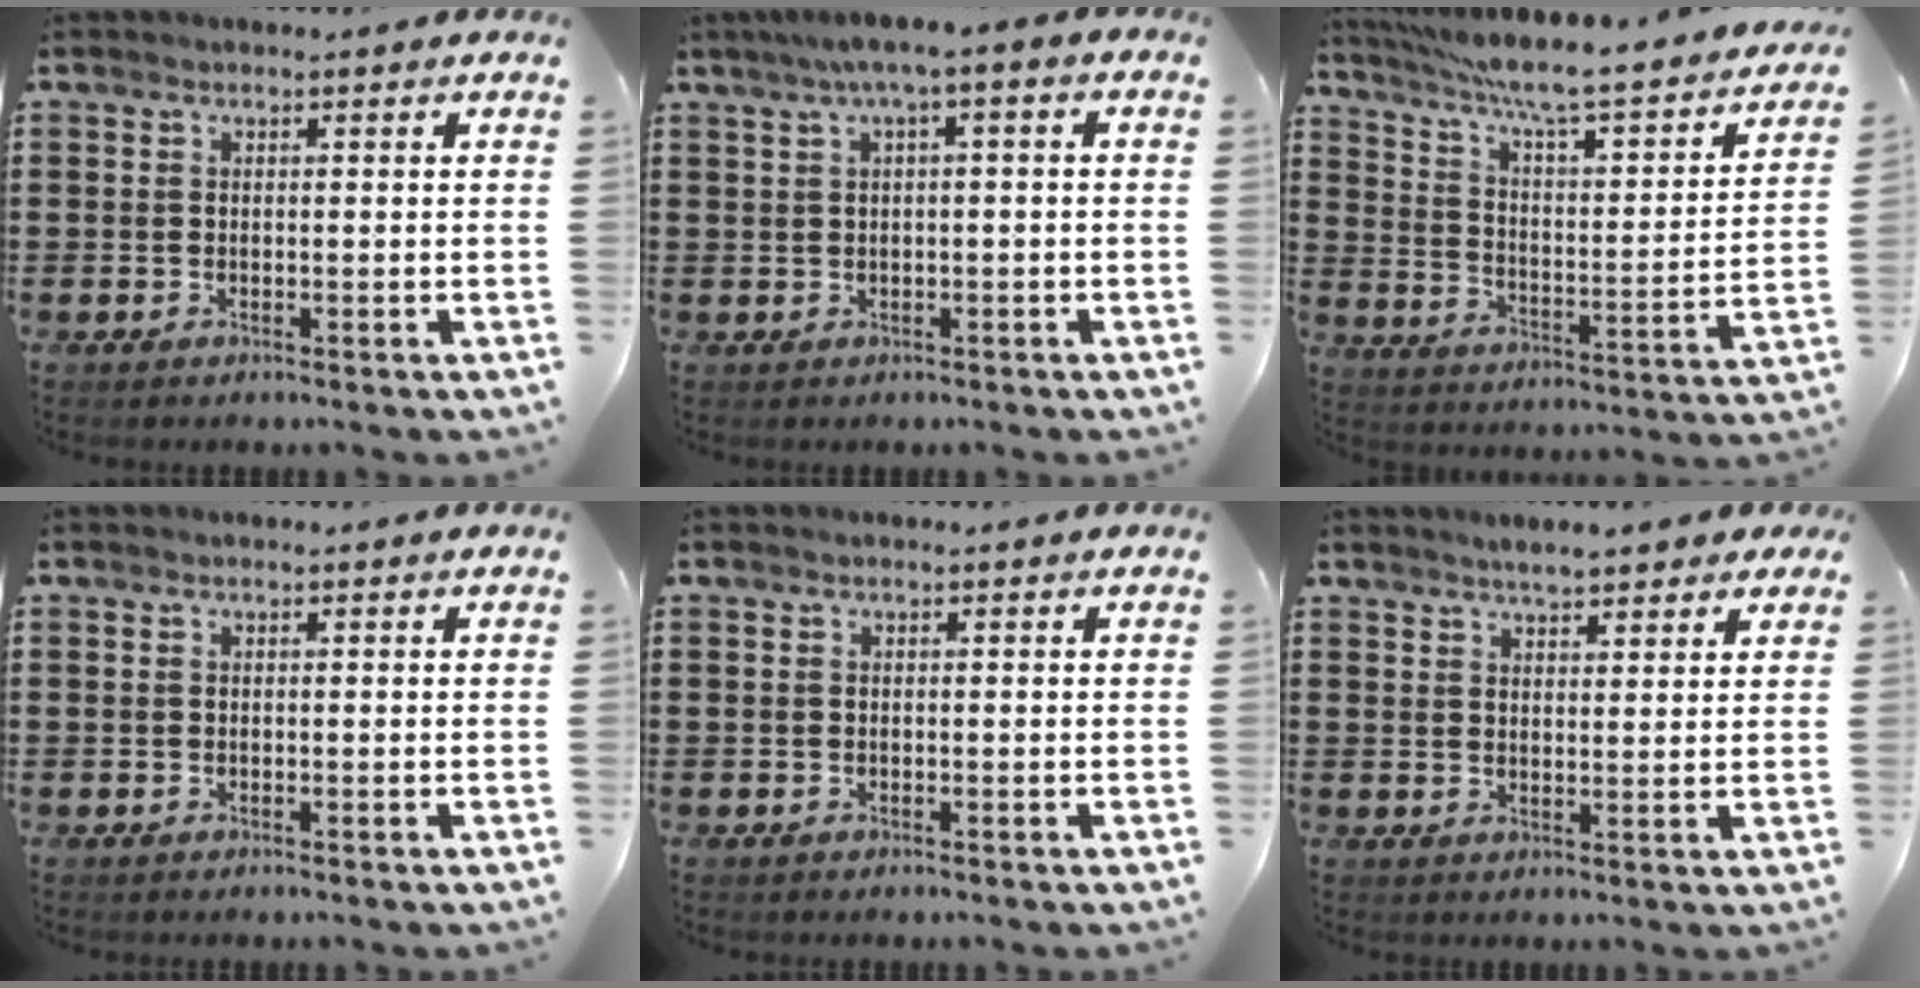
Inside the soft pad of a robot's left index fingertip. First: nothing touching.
{"total": 3.0, "force": [-0.2, 0.3, 3.0], "torque": [-0.053, 0.004, -0.008]}
{"total": 6.5, "force": [5.2, 0.1, 3.8], "torque": [-0.097, -0.048, 0.078]}
{"total": 0.0}
{"total": 0.0}
{"total": 3.5, "force": [3.1, 0.7, 1.5], "torque": [-0.037, 0.003, 0.057]}